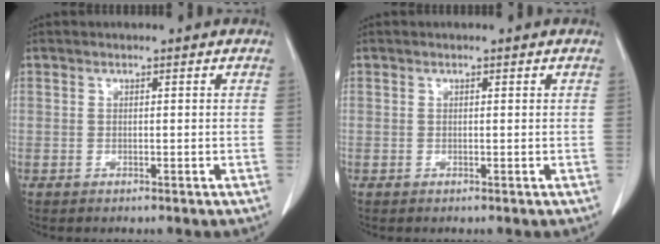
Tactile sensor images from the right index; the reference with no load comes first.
{"total": 0.0}